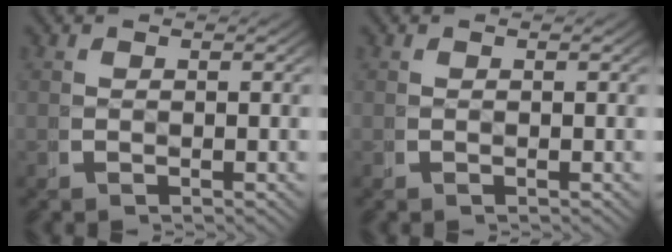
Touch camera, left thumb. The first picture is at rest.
{"total": 0.0}